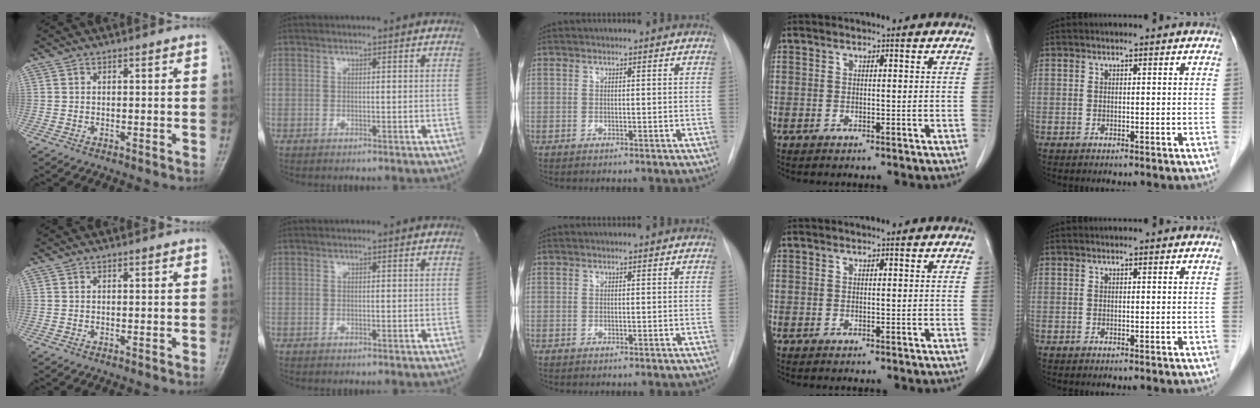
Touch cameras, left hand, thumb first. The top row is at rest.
{}